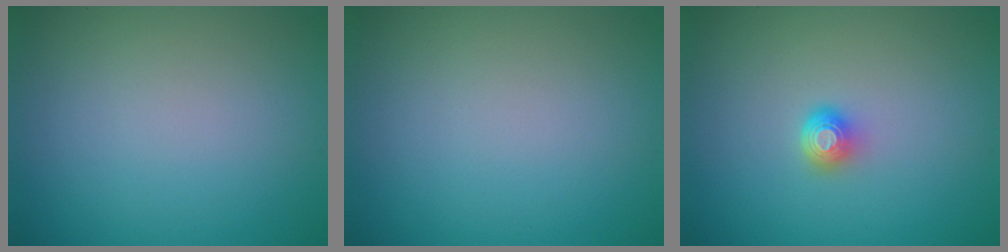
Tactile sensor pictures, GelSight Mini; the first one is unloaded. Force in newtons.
{"total": 0.0}
{"total": 1.7, "press": 1.3, "slide": 1.1}